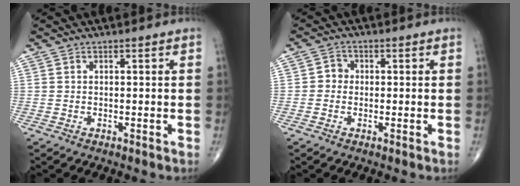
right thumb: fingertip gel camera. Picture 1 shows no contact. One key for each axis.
{"total": 2.4, "fx": -0.3, "fy": 2.2, "fz": 0.9, "tx": 0.002, "ty": 0.008, "tz": -0.012}